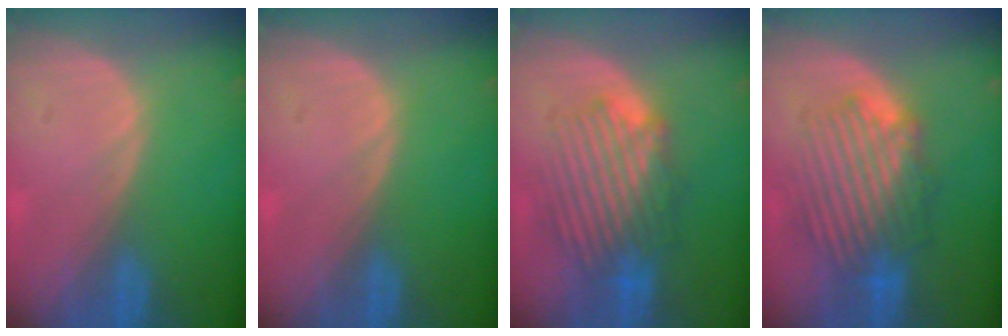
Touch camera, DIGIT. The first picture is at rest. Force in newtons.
{"total": 0.0}
{"total": 8.5, "press": 8.1, "slide": 2.6}
{"total": 8.9, "press": 8.5, "slide": 2.7}